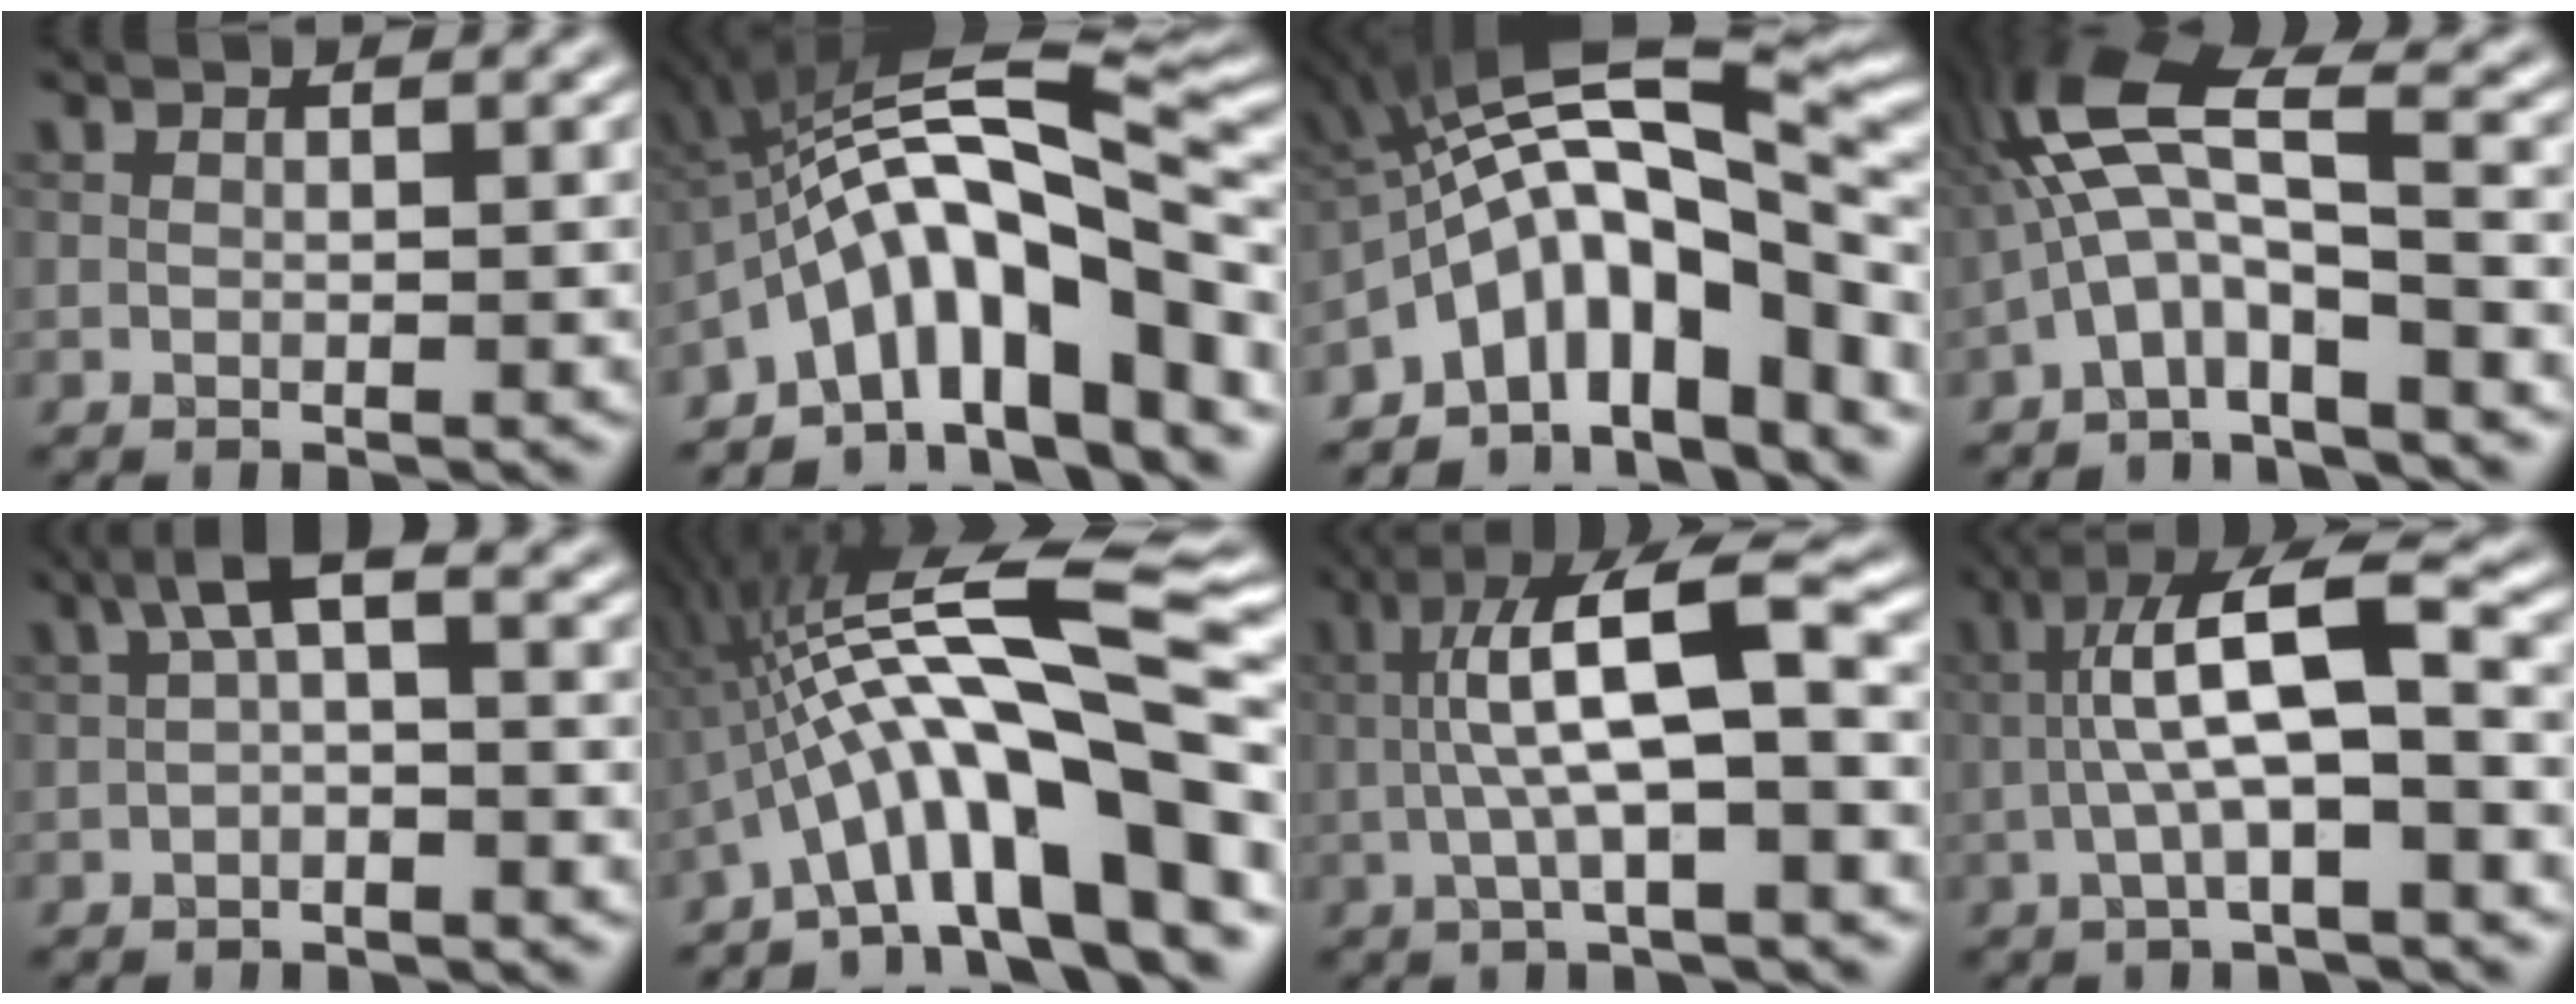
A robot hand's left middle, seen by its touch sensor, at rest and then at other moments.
{"total": 12.9, "force": [-4.4, 4.1, 11.4], "torque": [-0.163, 0.028, -0.077]}
{"total": 13.2, "force": [-4.3, 5.0, 11.5], "torque": [-0.163, 0.021, -0.070]}
{"total": 7.9, "force": [-1.8, 2.2, 7.3], "torque": [-0.148, 0.028, -0.051]}
{"total": 3.0, "force": [-0.1, 1.0, 2.8], "torque": [-0.050, 0.017, -0.011]}
{"total": 14.8, "force": [-3.3, 2.9, 14.1], "torque": [-0.214, 0.036, -0.051]}
{"total": 8.2, "force": [-0.3, 1.8, 8.0], "torque": [-0.140, 0.023, -0.011]}
{"total": 7.4, "force": [-0.8, 1.7, 7.2], "torque": [-0.129, 0.024, -0.020]}